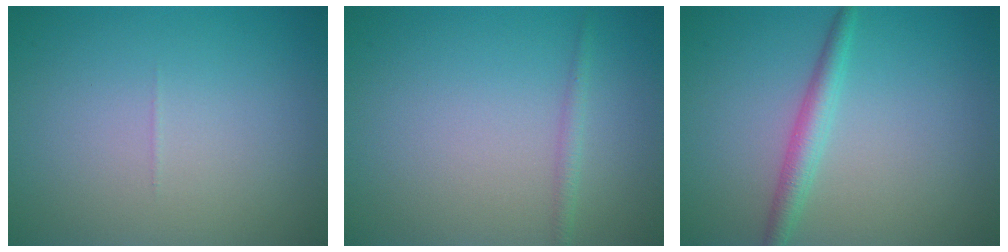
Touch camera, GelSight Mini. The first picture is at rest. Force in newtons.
{"total": 1.1, "press": 1.1, "slide": 0.1}
{"total": 2.4, "press": 2.4, "slide": 0.1}